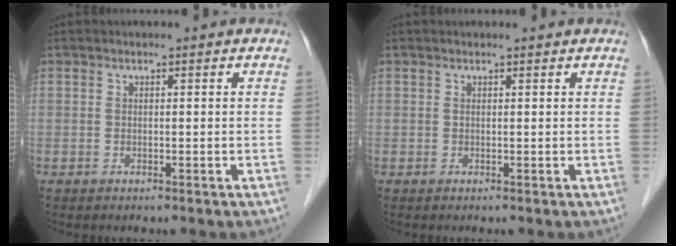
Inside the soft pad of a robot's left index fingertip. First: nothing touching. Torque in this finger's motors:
{"motor_torque": [-0.05, -0.04, -0.04, -0.01]}